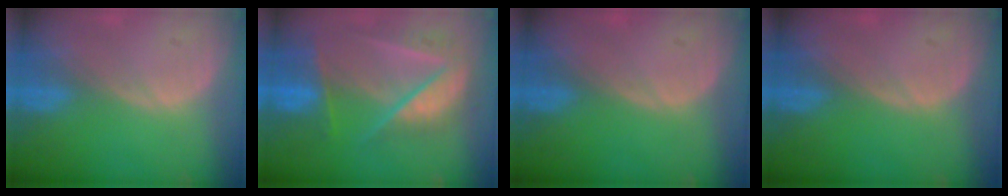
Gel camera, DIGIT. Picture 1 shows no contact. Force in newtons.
{"total": 9.7, "press": 8.2, "slide": 5.1}
{"total": 0.0}
{"total": 0.0}